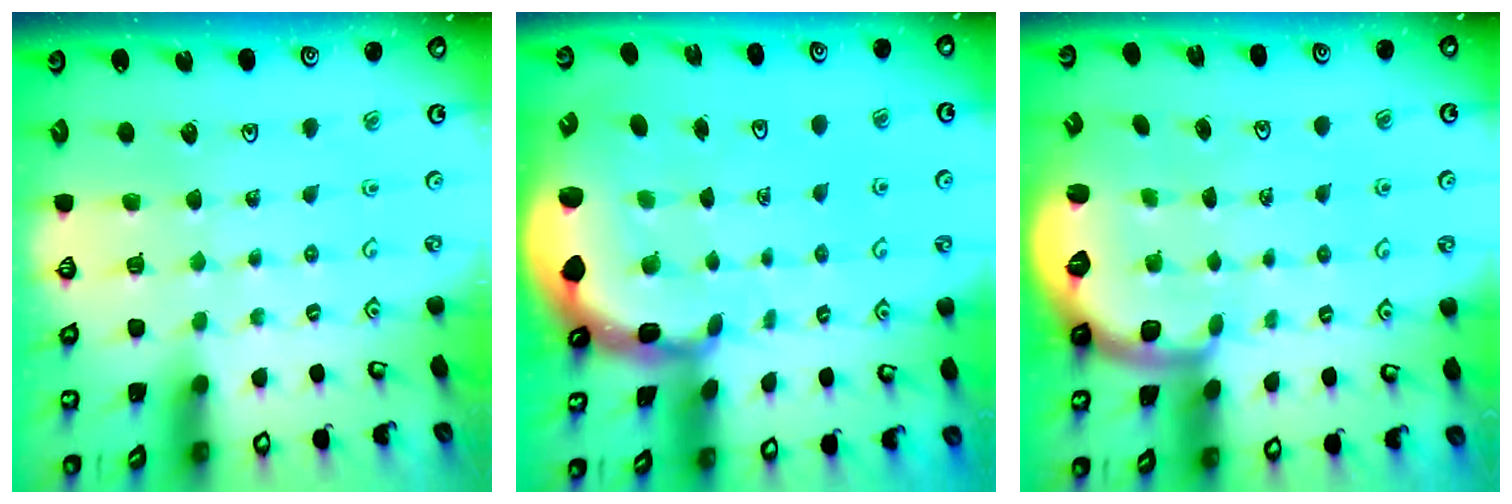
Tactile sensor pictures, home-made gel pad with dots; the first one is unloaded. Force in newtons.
{"total": 3.8, "press": 3.6, "slide": 1.0}
{"total": 1.8, "press": 1.8, "slide": 0.5}